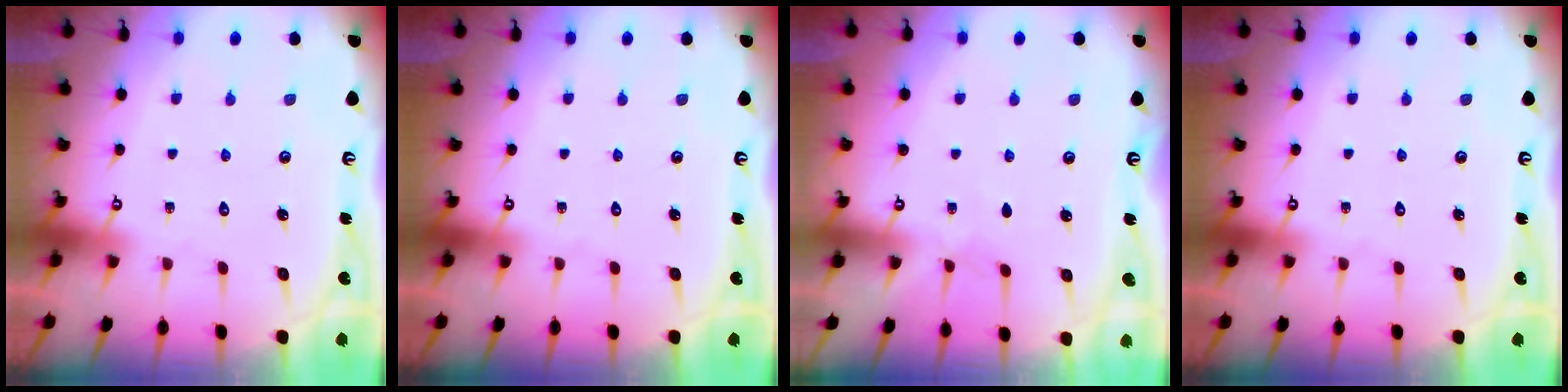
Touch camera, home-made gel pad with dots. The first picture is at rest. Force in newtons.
{"total": 0.0}
{"total": 2.8, "press": 2.8, "slide": 0.4}
{"total": 0.0}